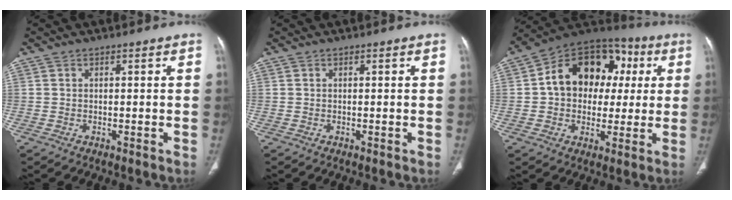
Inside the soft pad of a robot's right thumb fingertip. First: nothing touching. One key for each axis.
{"total": 0.0}
{"total": 18.0, "fx": 2.7, "fy": 13.5, "fz": 11.5, "tx": -0.129, "ty": 0.032, "tz": 0.034}